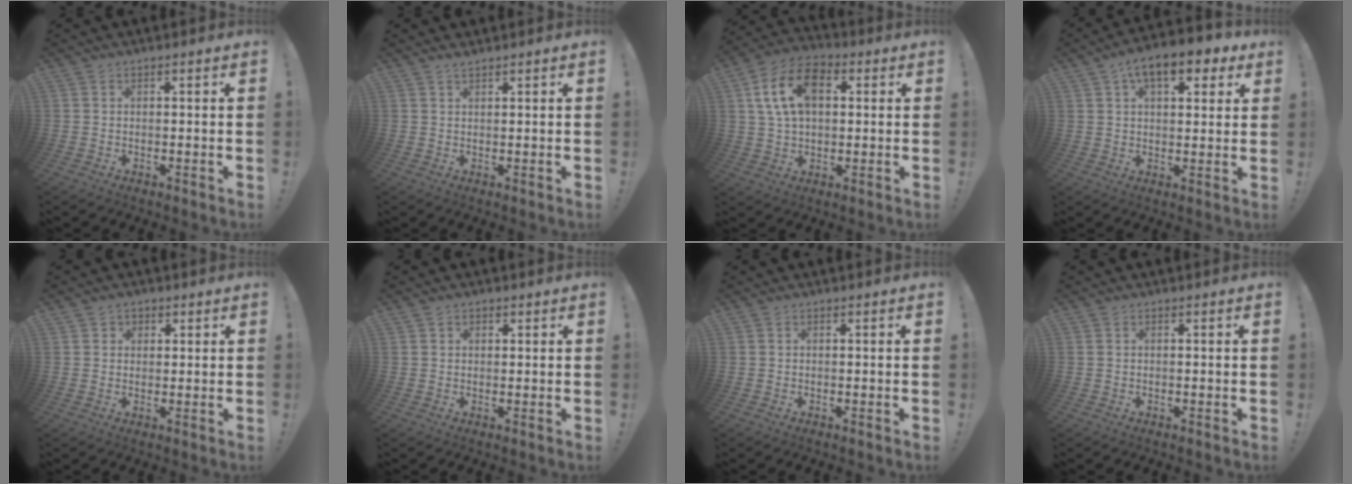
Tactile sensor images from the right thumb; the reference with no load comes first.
{"total": 1.5, "force": [1.4, 0.2, 0.5], "torque": [-0.009, -0.004, 0.026]}
{"total": 14.4, "force": [3.9, 9.4, 10.2], "torque": [-0.177, 0.007, 0.075]}
{"total": 11.3, "force": [5.9, 5.4, 8.0], "torque": [-0.114, -0.018, 0.098]}
{"total": 2.2, "force": [0.9, 2.0, 0.4], "torque": [-0.002, -0.002, 0.015]}
{"total": 1.2, "force": [0.7, 0.9, 0.2], "torque": [-0.002, 0.000, 0.012]}
{"total": 0.0}
{"total": 0.0}